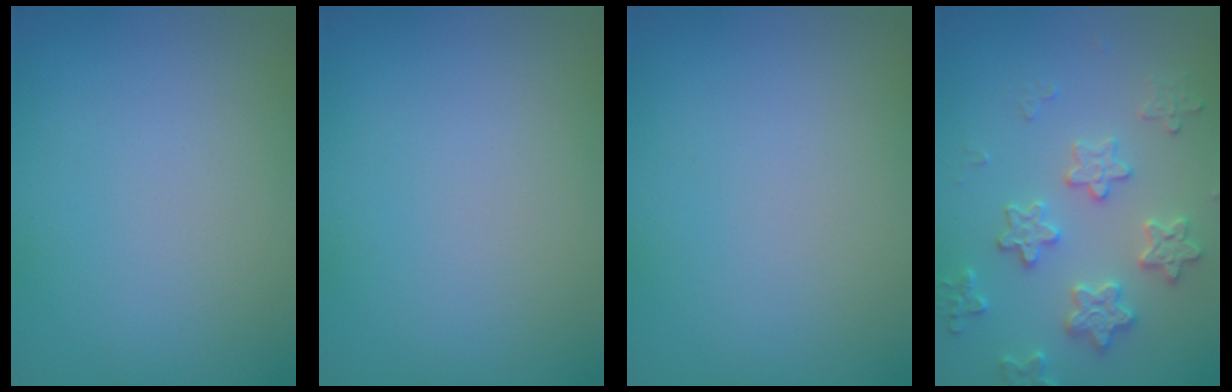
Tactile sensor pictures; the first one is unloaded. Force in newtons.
{"total": 0.0}
{"total": 0.0}
{"total": 3.6, "press": 3.6, "slide": 0.7}